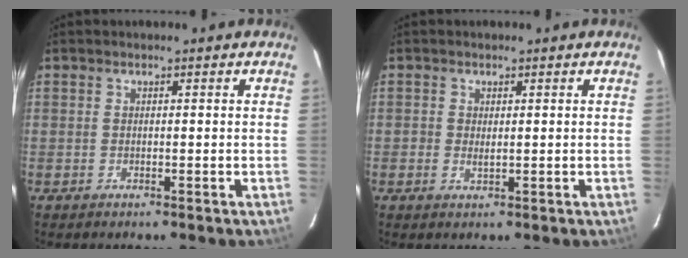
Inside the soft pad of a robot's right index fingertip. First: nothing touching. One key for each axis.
{"total": 1.1, "fx": 0.0, "fy": 0.8, "fz": 0.8, "tx": -0.019, "ty": 0.000, "tz": 0.000}